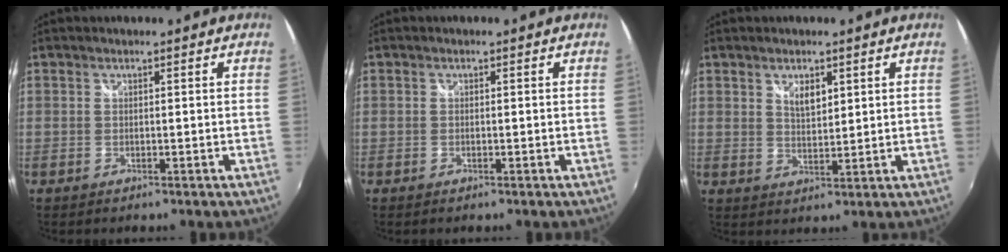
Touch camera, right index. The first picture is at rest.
{"total": 0.0}
{"total": 3.9, "force": [1.9, 2.0, 2.7], "torque": [-0.041, 0.000, 0.033]}